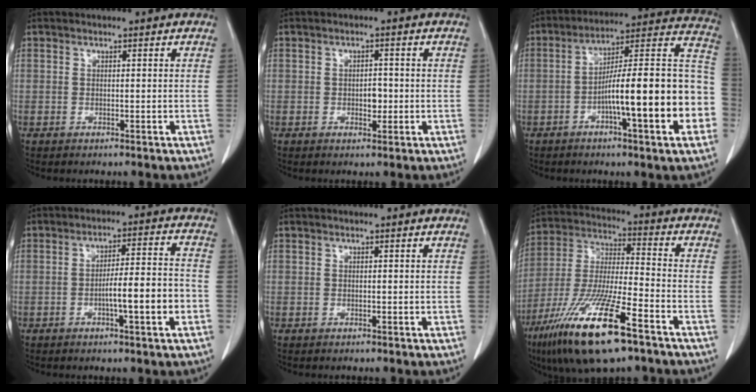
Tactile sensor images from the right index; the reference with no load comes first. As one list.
[{"total": 2.2, "force": [-0.4, 1.3, 1.8], "torque": [-0.025, 0.003, -0.002]}, {"total": 21.4, "force": [-5.2, 2.5, 20.6], "torque": [-0.231, 0.031, -0.073]}, {"total": 8.7, "force": [-2.7, 0.6, 8.3], "torque": [-0.130, 0.013, -0.042]}, {"total": 0.0}, {"total": 18.3, "force": [-10.6, 2.5, 14.7], "torque": [-0.313, -0.040, -0.195]}]